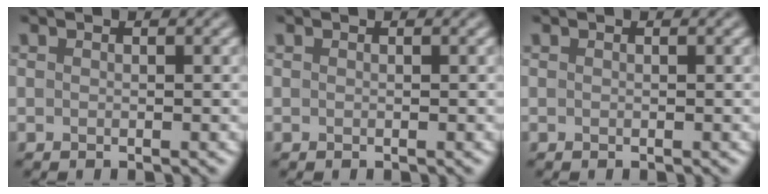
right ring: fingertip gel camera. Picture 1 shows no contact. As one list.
[{"total": 0.0}, {"total": 0.0}]